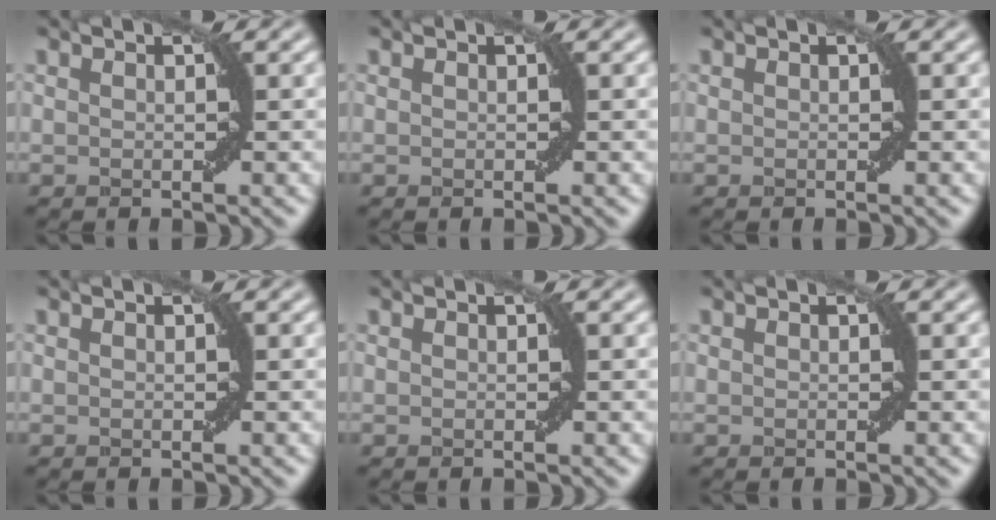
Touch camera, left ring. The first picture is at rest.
{"total": 0.0}
{"total": 0.0}
{"total": 0.0}
{"total": 0.0}
{"total": 0.0}